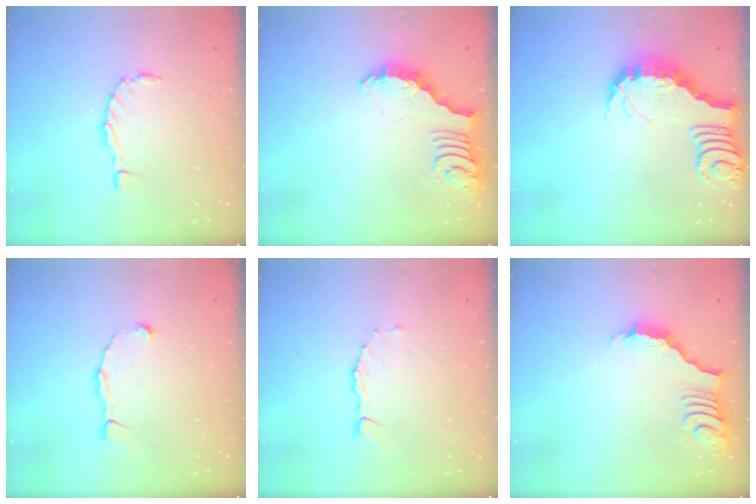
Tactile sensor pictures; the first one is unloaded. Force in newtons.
{"total": 2.6, "press": 2.5, "slide": 0.5}
{"total": 3.2, "press": 3.1, "slide": 0.5}
{"total": 2.5, "press": 2.5, "slide": 0.2}
{"total": 2.2, "press": 2.2, "slide": 0.3}
{"total": 3.8, "press": 3.8, "slide": 0.7}